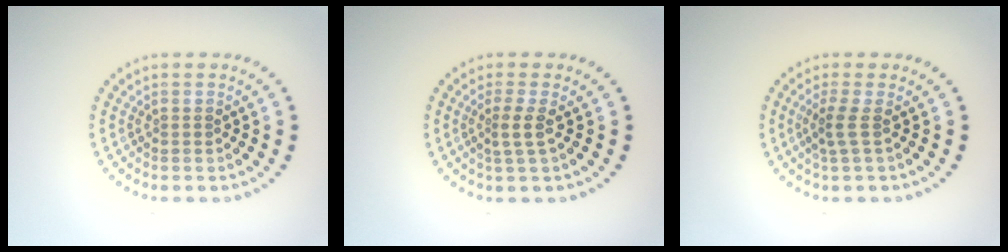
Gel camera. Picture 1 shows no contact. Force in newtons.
{"total": 1.7, "press": 1.1, "slide": 1.3}
{"total": 1.8, "press": 1.1, "slide": 1.4}